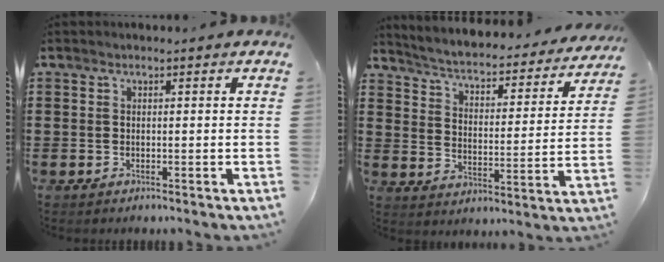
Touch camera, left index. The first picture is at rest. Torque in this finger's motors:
{"motor_torque": [1.07, -1.07, 0.28, 0.05]}